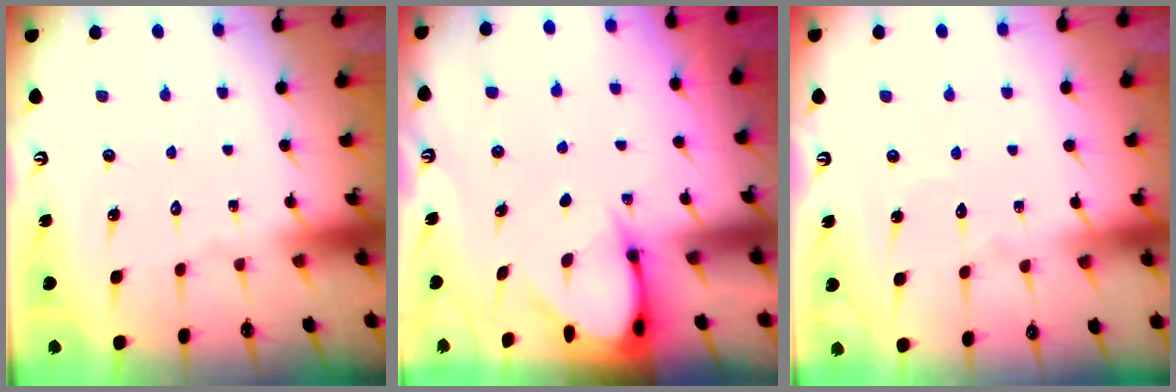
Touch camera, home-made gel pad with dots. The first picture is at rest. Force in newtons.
{"total": 3.8, "press": 3.8, "slide": 0.4}
{"total": 2.9, "press": 2.9, "slide": 0.3}